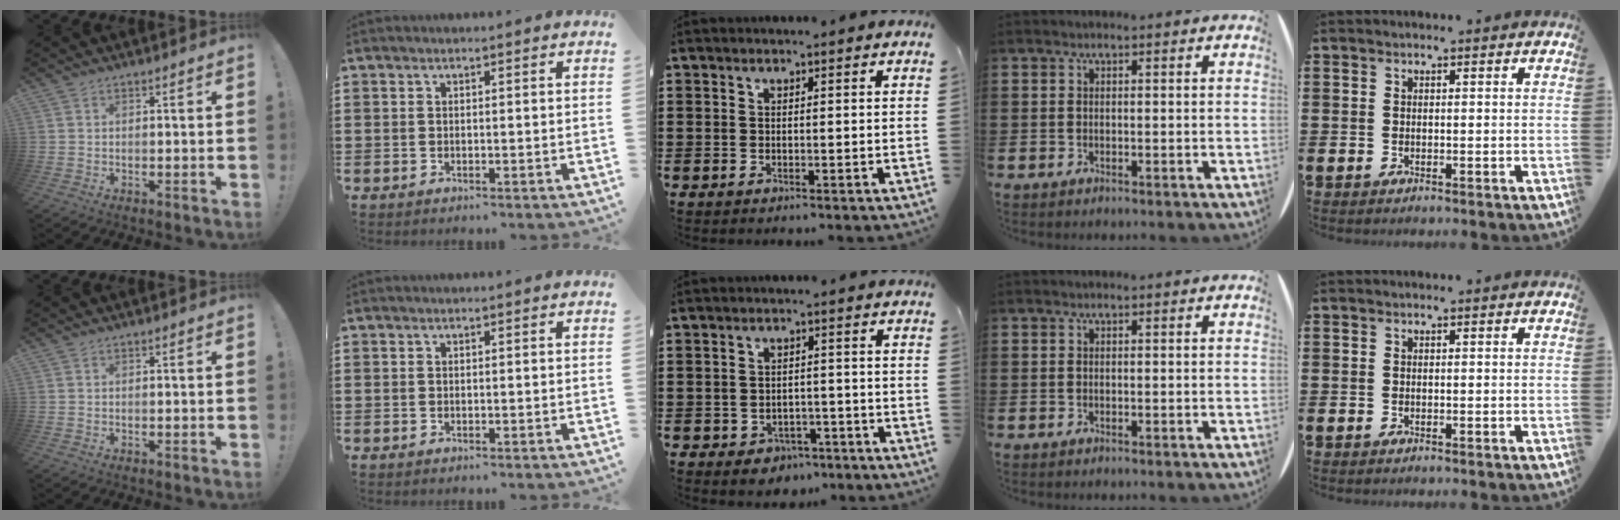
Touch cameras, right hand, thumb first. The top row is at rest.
{"middle": {"total": 2.7, "force": [-2.4, 1.3, 0.1], "torque": [-0.010, 0.004, -0.051]}}